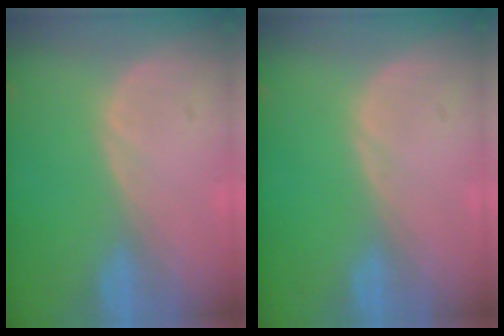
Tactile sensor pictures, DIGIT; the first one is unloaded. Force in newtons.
{"total": 0.0}